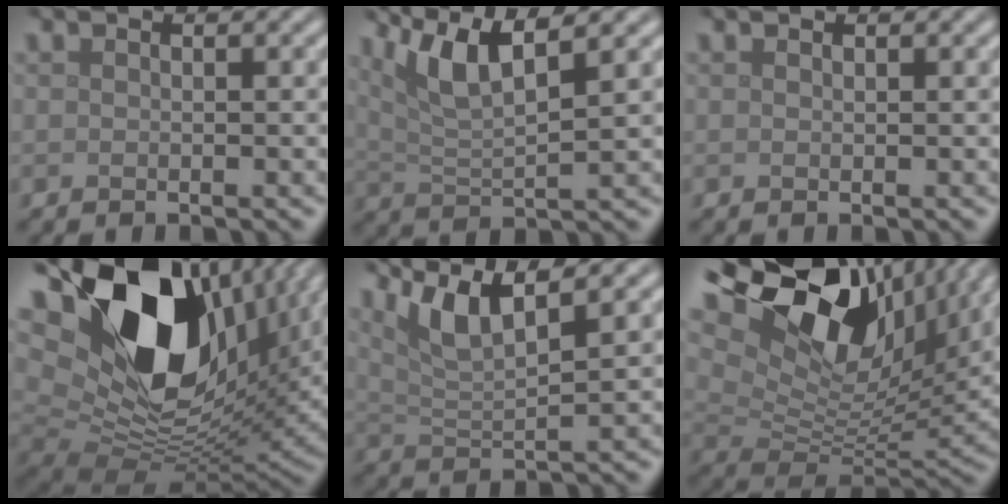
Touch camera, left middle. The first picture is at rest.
{"total": 5.7, "force": [3.3, 1.3, 4.4], "torque": [-0.084, 0.006, 0.061]}
{"total": 0.0}
{"total": 19.0, "force": [7.1, 11.6, 13.3], "torque": [-0.262, -0.003, 0.135]}
{"total": 5.3, "force": [3.4, 1.1, 3.9], "torque": [-0.076, 0.005, 0.065]}
{"total": 16.2, "force": [8.5, 8.5, 10.9], "torque": [-0.236, 0.033, 0.150]}